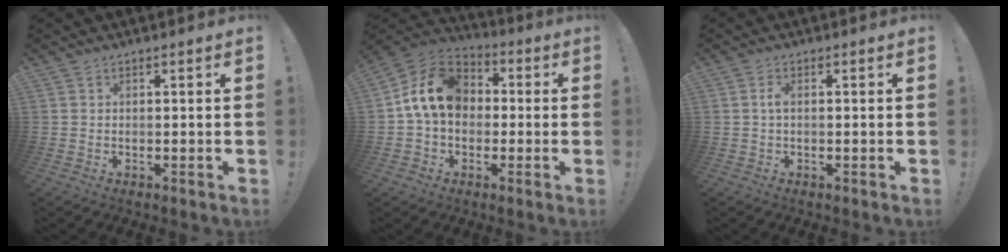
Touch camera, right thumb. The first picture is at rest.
{"total": 15.0, "force": [2.0, 11.5, 9.4], "torque": [-0.156, 0.020, 0.044]}
{"total": 1.8, "force": [-0.2, 0.6, 1.7], "torque": [-0.034, 0.006, -0.004]}